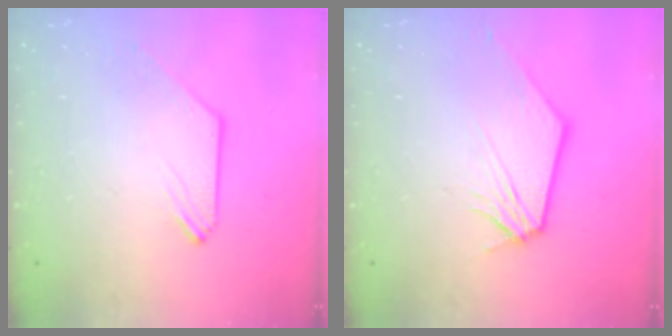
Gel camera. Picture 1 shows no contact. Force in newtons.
{"total": 1.2, "press": 1.2, "slide": 0.3}